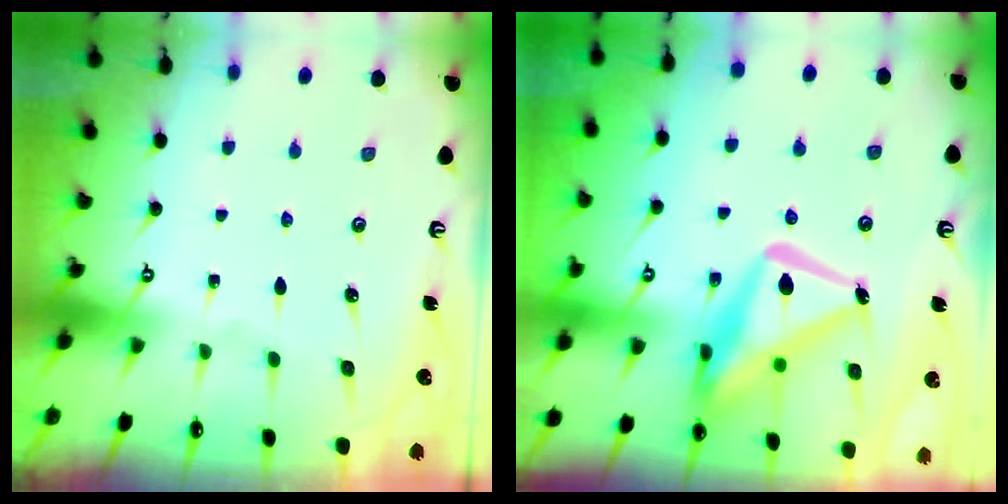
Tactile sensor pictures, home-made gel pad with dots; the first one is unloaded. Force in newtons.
{"total": 18.0, "press": 17.9, "slide": 1.4}